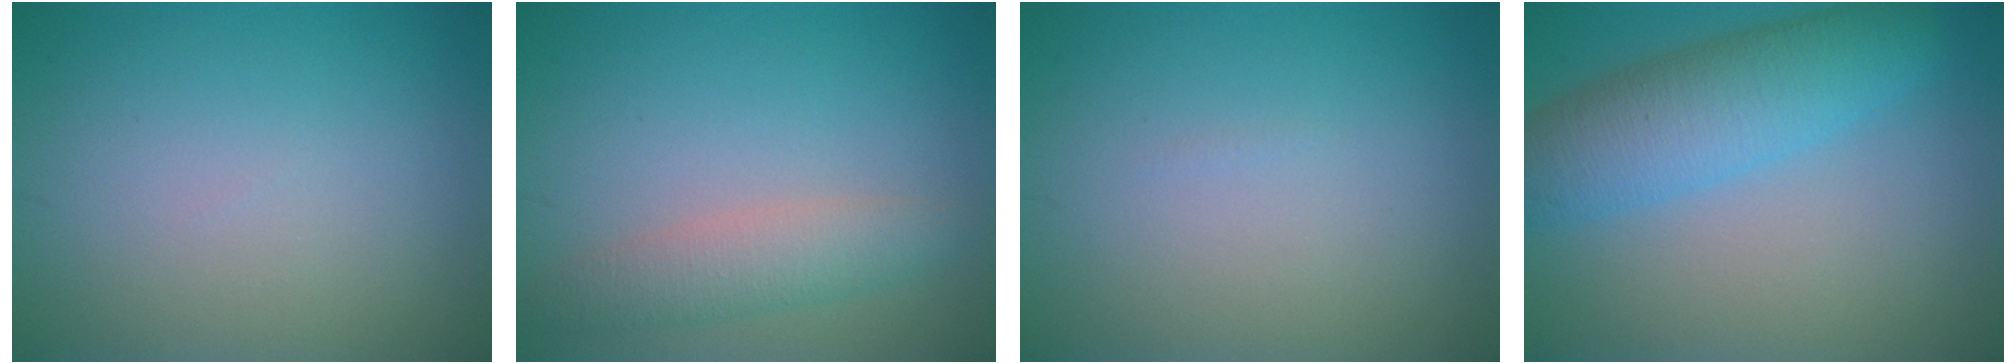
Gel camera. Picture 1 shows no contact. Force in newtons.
{"total": 3.1, "press": 3.1, "slide": 0.0}
{"total": 0.0}
{"total": 6.1, "press": 6.1, "slide": 0.1}